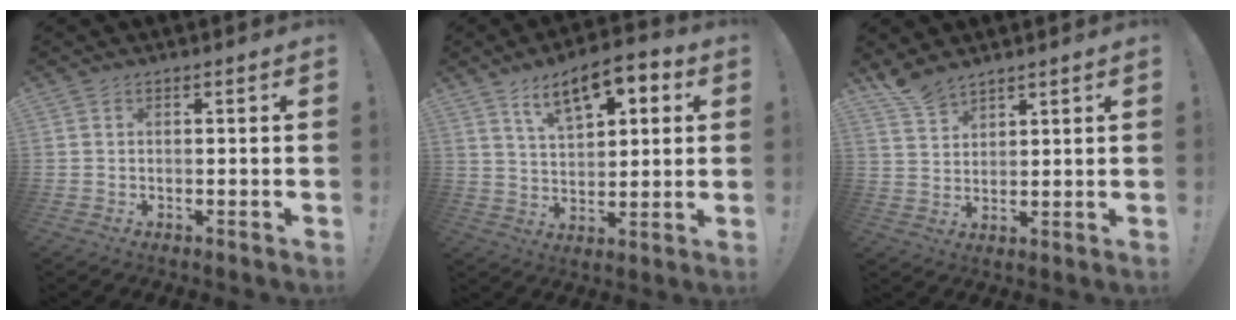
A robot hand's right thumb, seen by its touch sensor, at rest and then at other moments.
{"total": 12.3, "force": [6.8, 6.0, 8.3], "torque": [-0.133, -0.025, 0.119]}
{"total": 5.9, "force": [5.3, 2.1, 1.8], "torque": [-0.025, -0.034, 0.099]}